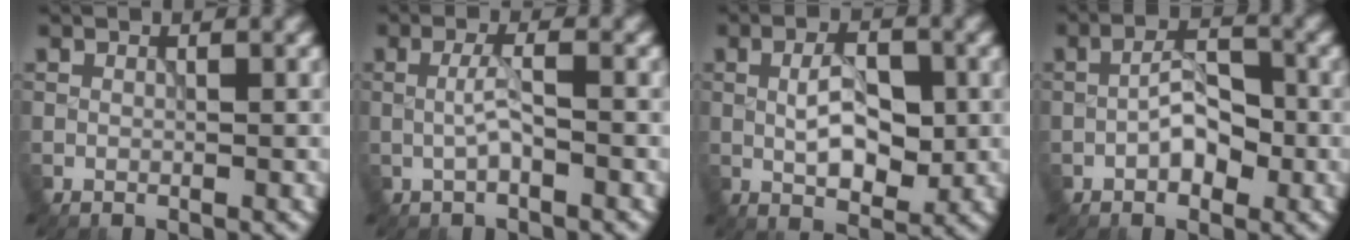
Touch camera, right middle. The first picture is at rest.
{"total": 2.0, "force": [-0.3, 0.5, 1.9], "torque": [-0.040, 0.003, -0.008]}
{"total": 4.8, "force": [-0.1, 2.4, 4.2], "torque": [-0.074, 0.000, -0.002]}
{"total": 3.5, "force": [-1.1, 1.8, 2.8], "torque": [-0.047, 0.009, -0.021]}